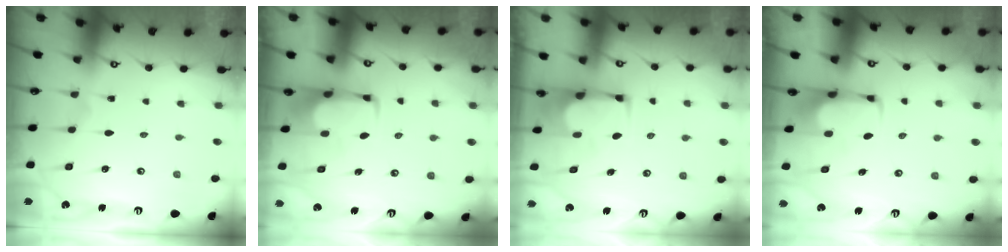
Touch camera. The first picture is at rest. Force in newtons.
{"total": 1.5, "press": 1.5, "slide": 0.2}
{"total": 1.7, "press": 1.7, "slide": 0.3}
{"total": 2.0, "press": 1.9, "slide": 0.4}